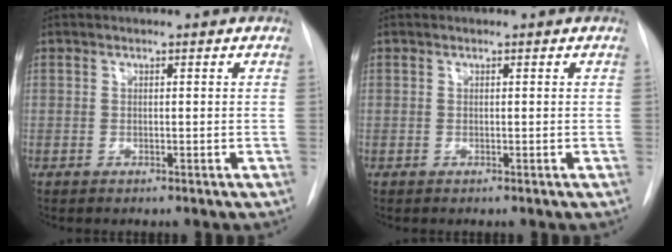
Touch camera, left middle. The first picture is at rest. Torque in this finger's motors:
{"motor_torque": [0.04, -0.04, -0.06, -0.01]}